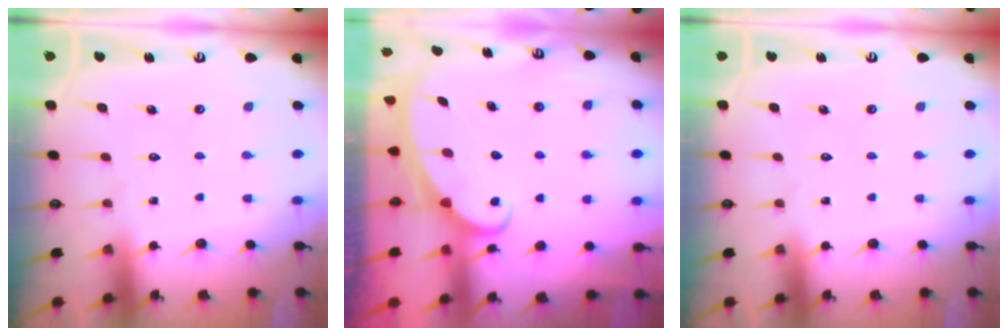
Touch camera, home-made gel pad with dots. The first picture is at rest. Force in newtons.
{"total": 2.4, "press": 2.3, "slide": 0.3}
{"total": 0.0}